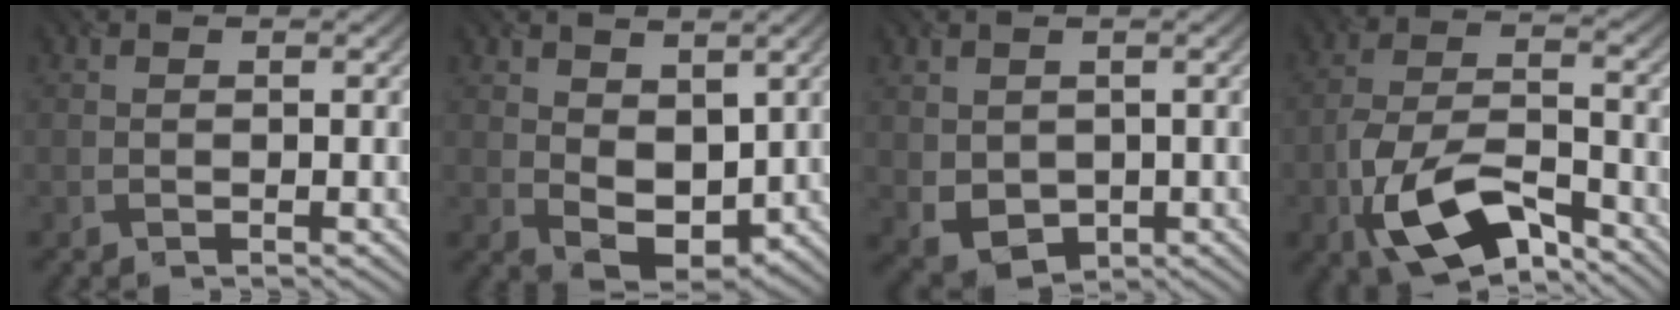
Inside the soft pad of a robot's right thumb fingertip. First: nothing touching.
{"total": 6.1, "force": [1.6, 4.0, 4.3], "torque": [-0.089, -0.014, 0.029]}
{"total": 4.1, "force": [0.5, 3.4, 2.3], "torque": [-0.072, -0.015, 0.016]}
{"total": 12.2, "force": [-6.5, 5.6, 8.6], "torque": [-0.181, -0.013, -0.131]}